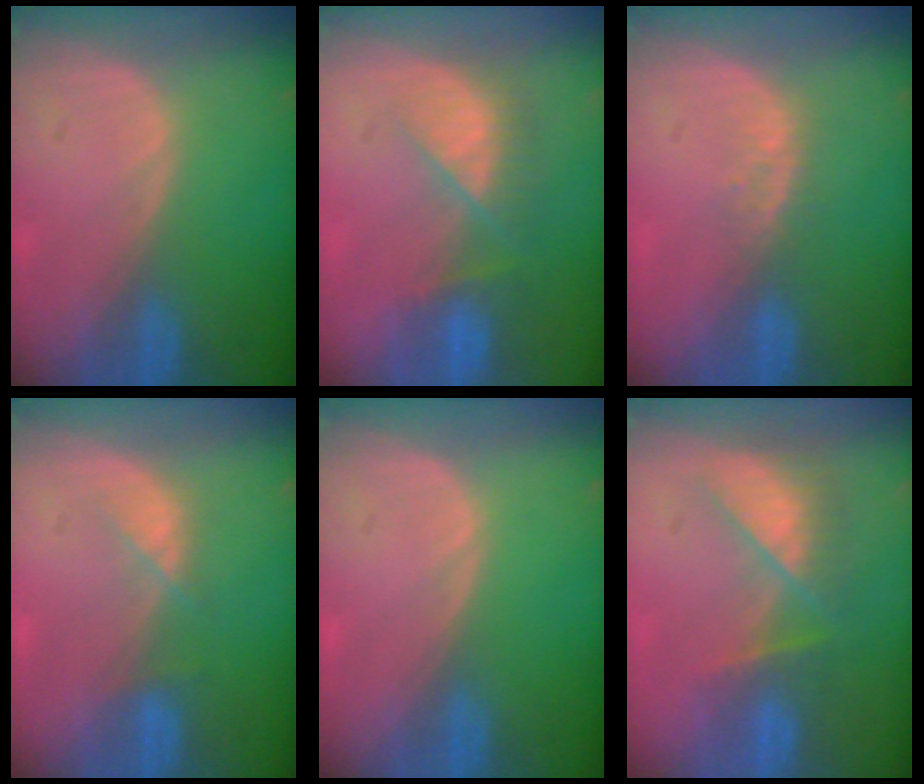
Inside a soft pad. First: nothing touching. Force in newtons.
{"total": 7.5, "press": 6.7, "slide": 3.4}
{"total": 2.9, "press": 2.3, "slide": 1.8}
{"total": 2.4, "press": 2.3, "slide": 0.5}
{"total": 0.0}
{"total": 8.1, "press": 7.1, "slide": 4.0}